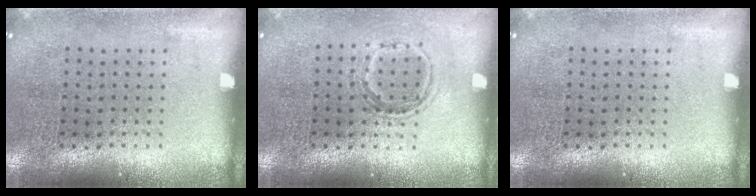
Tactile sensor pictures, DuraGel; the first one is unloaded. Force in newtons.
{"total": 1.2, "press": 1.1, "slide": 0.6}
{"total": 0.0}